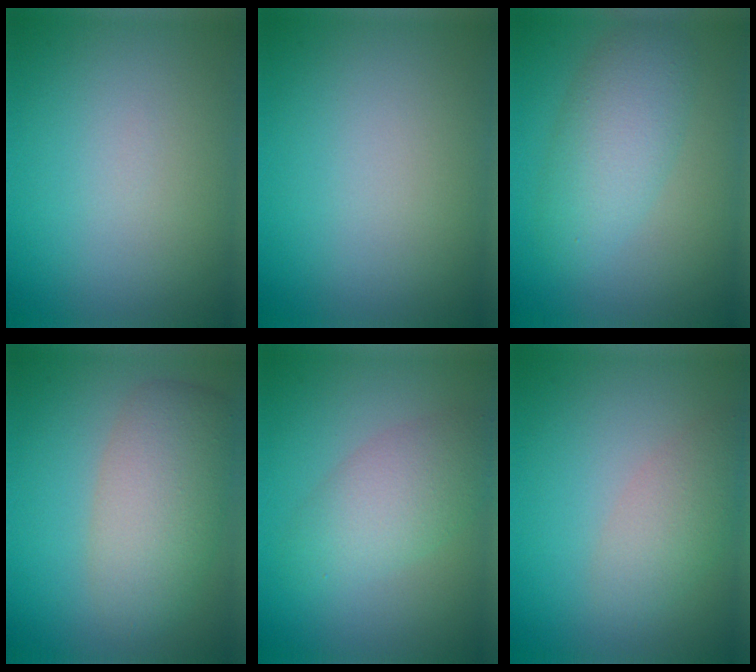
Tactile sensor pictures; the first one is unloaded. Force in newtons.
{"total": 0.0}
{"total": 4.5, "press": 4.5, "slide": 0.2}
{"total": 5.7, "press": 5.6, "slide": 0.3}
{"total": 4.2, "press": 4.2, "slide": 0.1}
{"total": 2.9, "press": 2.9, "slide": 0.2}